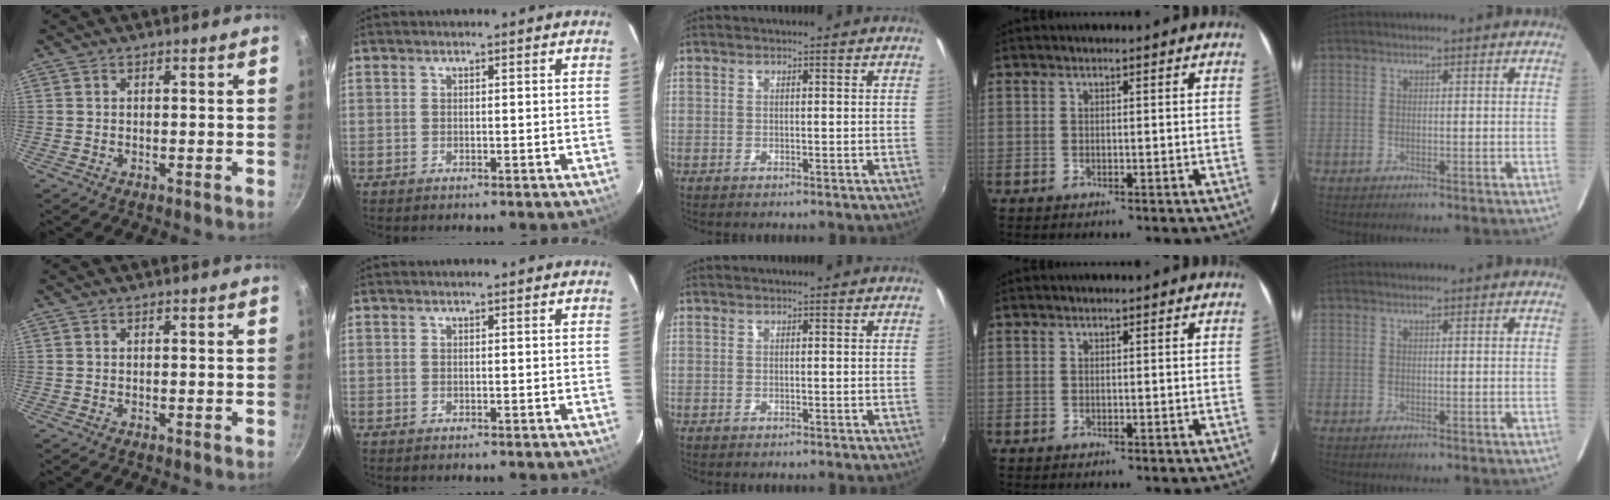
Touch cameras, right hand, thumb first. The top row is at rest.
{}